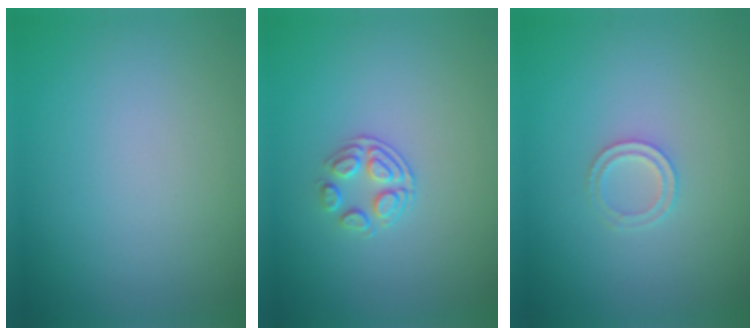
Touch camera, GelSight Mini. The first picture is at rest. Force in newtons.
{"total": 2.1, "press": 1.4, "slide": 1.5}
{"total": 1.4, "press": 1.4, "slide": 0.3}